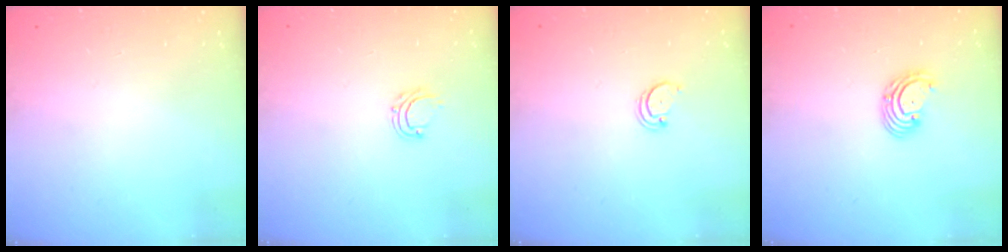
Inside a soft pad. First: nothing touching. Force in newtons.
{"total": 4.9, "press": 4.8, "slide": 0.4}
{"total": 2.0, "press": 2.0, "slide": 0.2}
{"total": 2.7, "press": 2.7, "slide": 0.3}